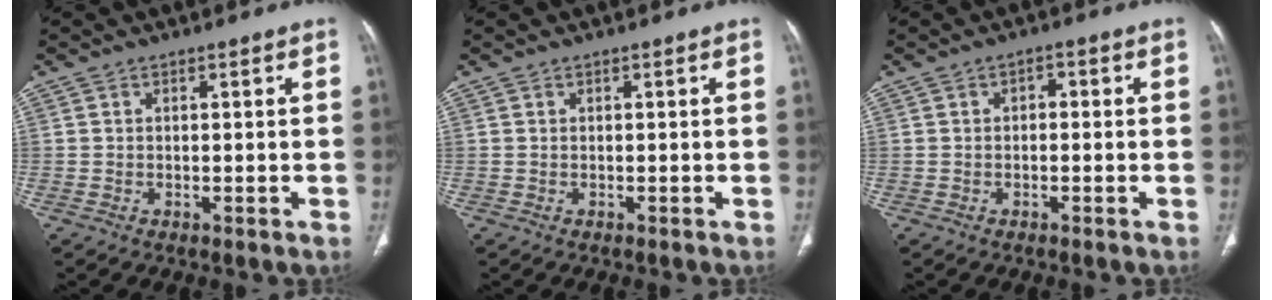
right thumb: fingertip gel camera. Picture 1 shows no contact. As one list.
[{"total": 0.0}, {"total": 1.3, "force": [-0.1, 0.9, 0.9], "torque": [-0.003, 0.005, -0.008]}]